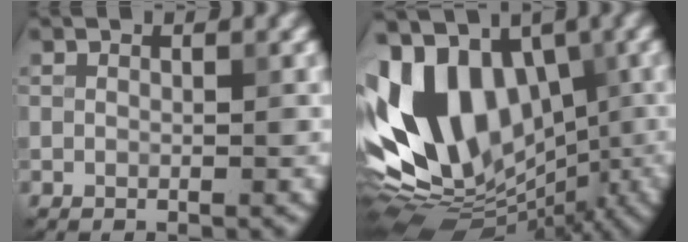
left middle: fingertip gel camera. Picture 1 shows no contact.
{"total": 14.7, "force": [0.3, 10.4, 10.4], "torque": [-0.195, 0.018, -0.012]}